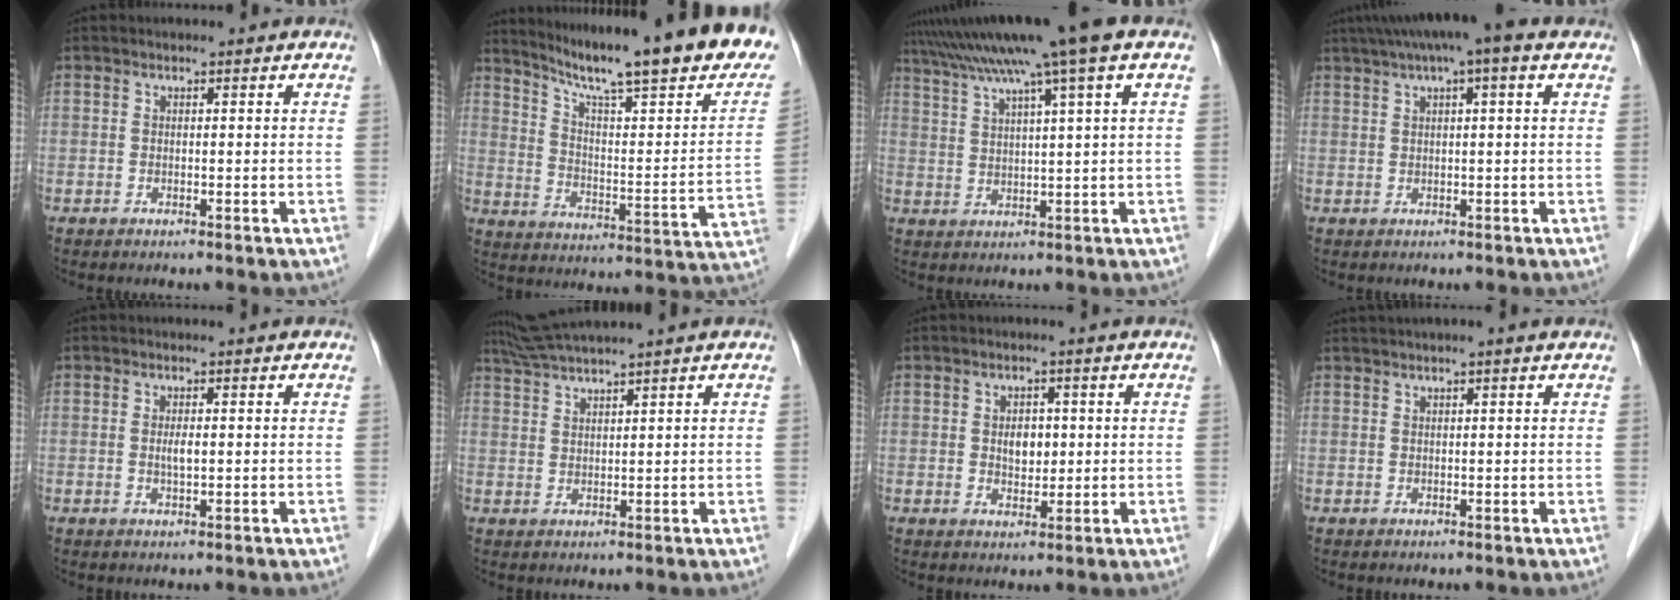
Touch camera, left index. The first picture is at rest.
{"total": 26.9, "force": [22.1, 2.2, 15.3], "torque": [-0.232, -0.054, 0.294]}
{"total": 12.3, "force": [8.8, -1.7, 8.4], "torque": [-0.142, 0.028, 0.126]}
{"total": 8.3, "force": [5.0, 1.1, 6.5], "torque": [-0.105, 0.044, 0.072]}
{"total": 1.6, "force": [0.0, 0.3, 1.5], "torque": [-0.031, 0.000, 0.002]}
{"total": 5.9, "force": [5.1, -1.5, 2.5], "torque": [-0.052, 0.021, 0.099]}
{"total": 3.3, "force": [0.4, 2.2, 2.4], "torque": [-0.038, 0.005, 0.011]}
{"total": 3.8, "force": [2.9, -0.2, 2.5], "torque": [-0.039, 0.030, 0.048]}